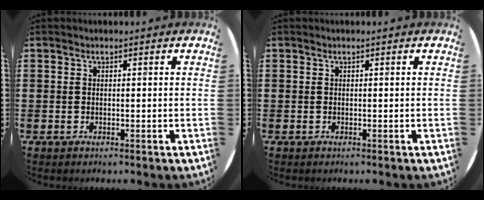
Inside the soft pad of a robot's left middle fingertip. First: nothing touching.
{"total": 0.0}